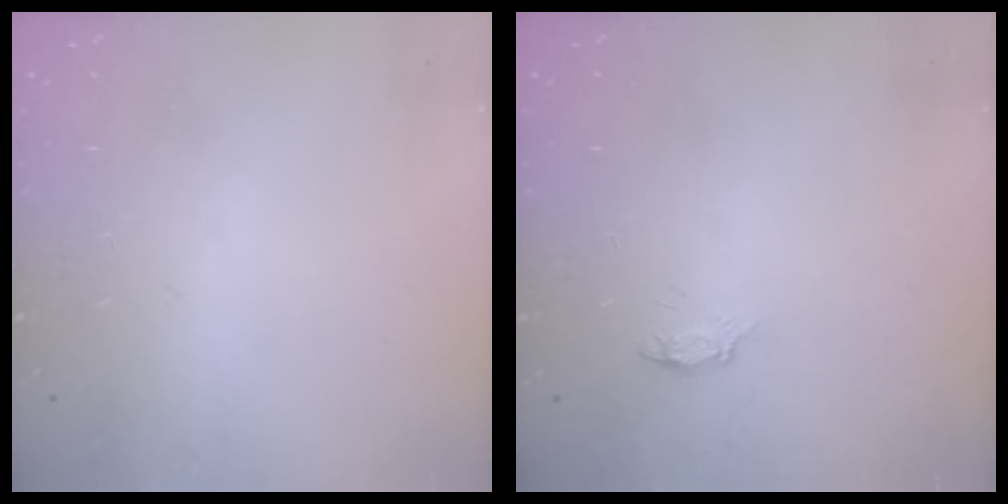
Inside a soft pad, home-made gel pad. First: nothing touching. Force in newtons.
{"total": 3.2, "press": 3.2, "slide": 0.4}